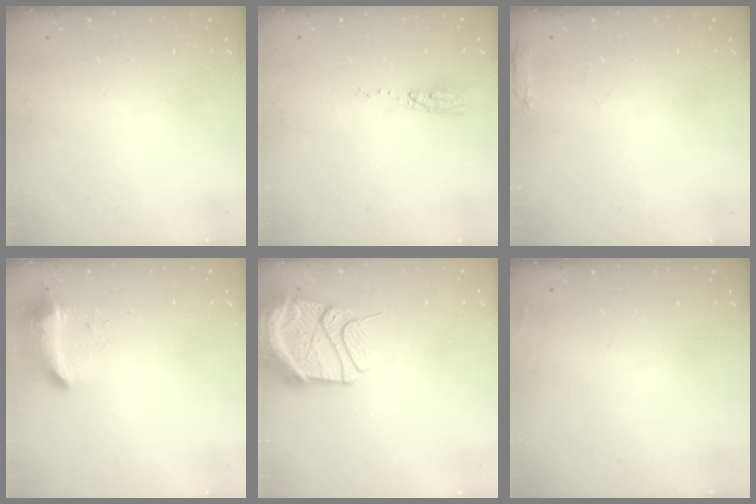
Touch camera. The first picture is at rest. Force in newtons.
{"total": 5.0, "press": 4.7, "slide": 1.5}
{"total": 5.2, "press": 5.0, "slide": 1.3}
{"total": 8.4, "press": 8.4, "slide": 0.4}
{"total": 14.8, "press": 14.7, "slide": 1.7}
{"total": 2.3, "press": 2.2, "slide": 0.8}